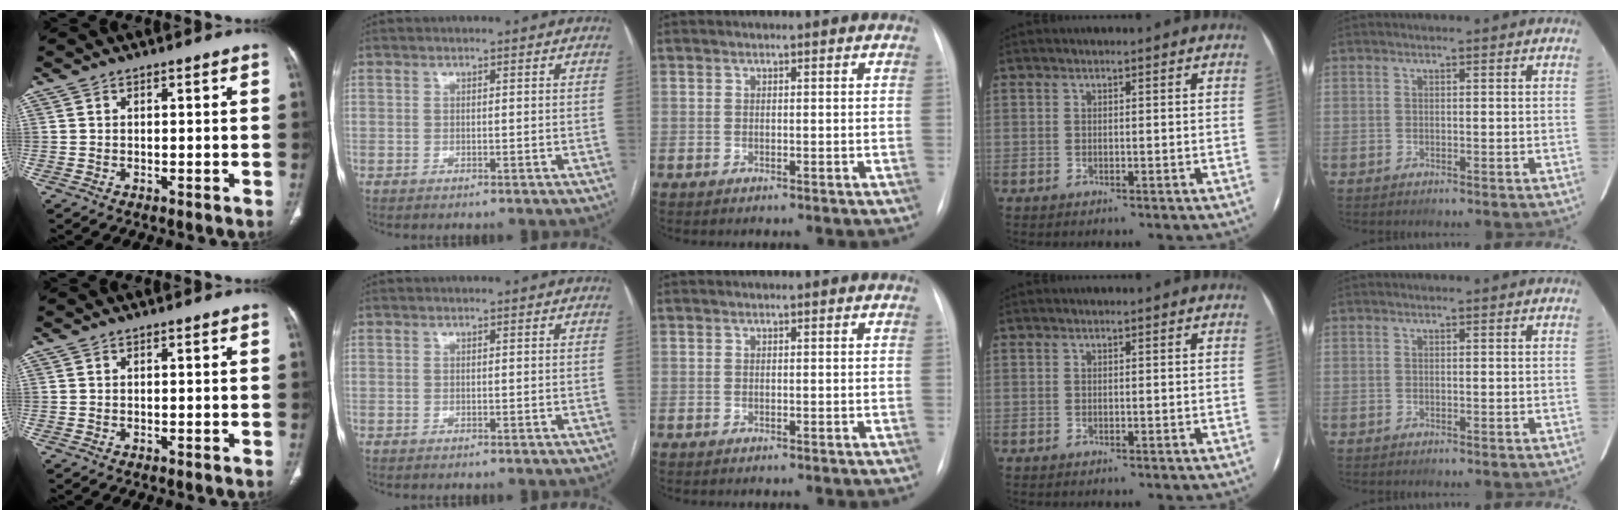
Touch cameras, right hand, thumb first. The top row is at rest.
{}